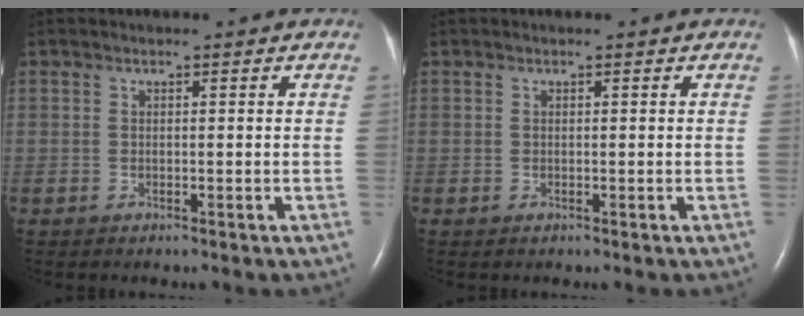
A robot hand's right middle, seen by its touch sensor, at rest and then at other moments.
{"total": 0.0}